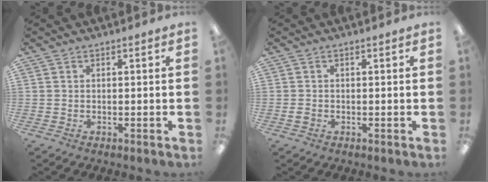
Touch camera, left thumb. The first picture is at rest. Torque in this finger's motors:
{"motor_torque": [-0.03, 0.03, 0.00, 0.00, 0.00]}